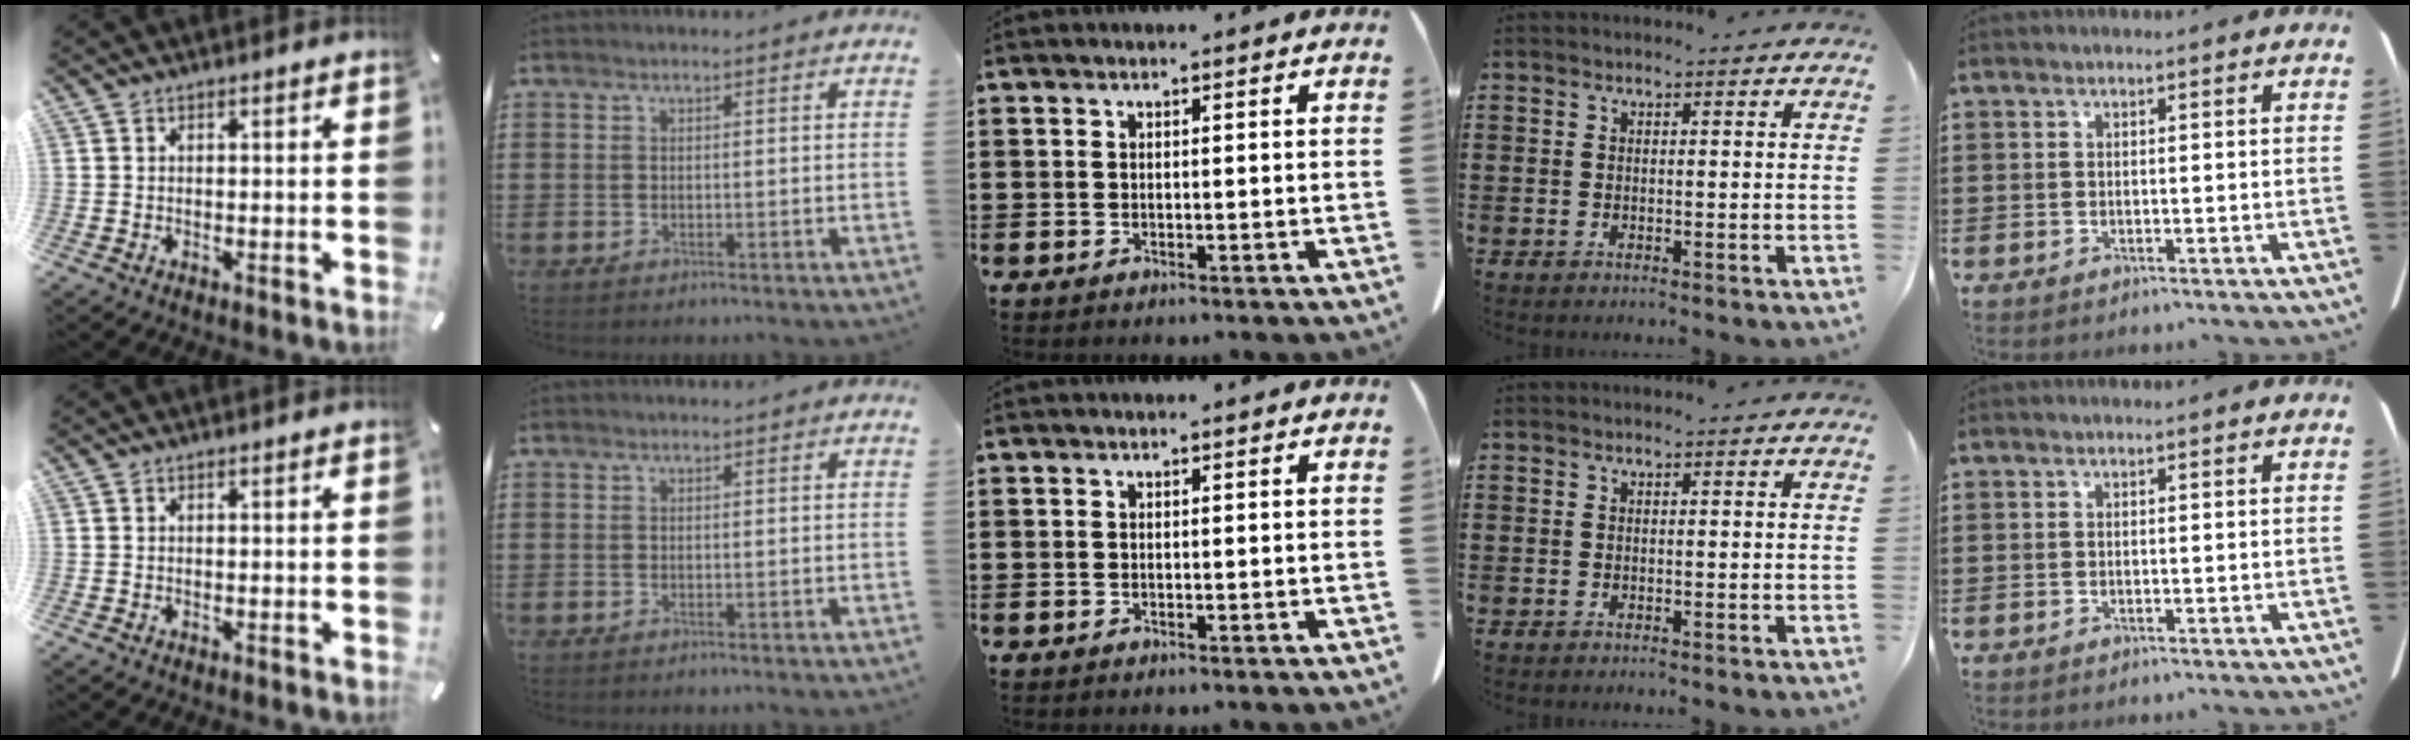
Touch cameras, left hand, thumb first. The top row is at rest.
{}